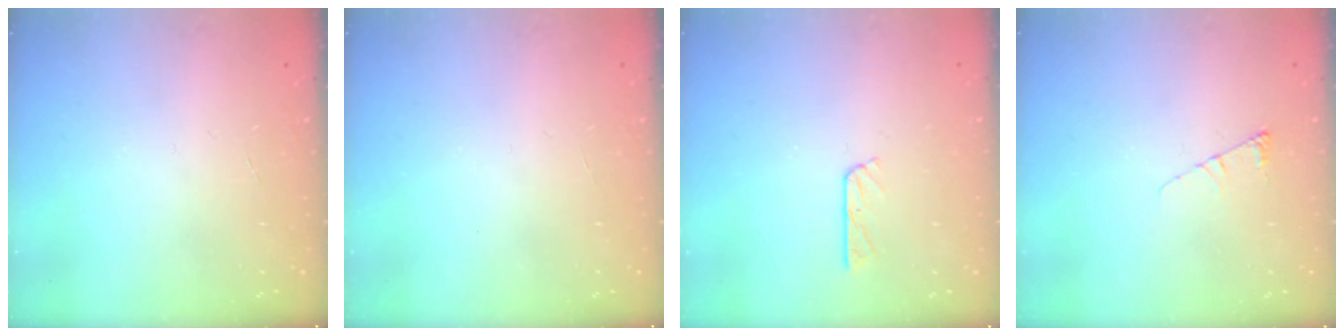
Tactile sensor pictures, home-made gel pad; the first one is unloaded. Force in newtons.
{"total": 0.0}
{"total": 3.6, "press": 3.6, "slide": 0.2}
{"total": 4.1, "press": 4.0, "slide": 0.5}